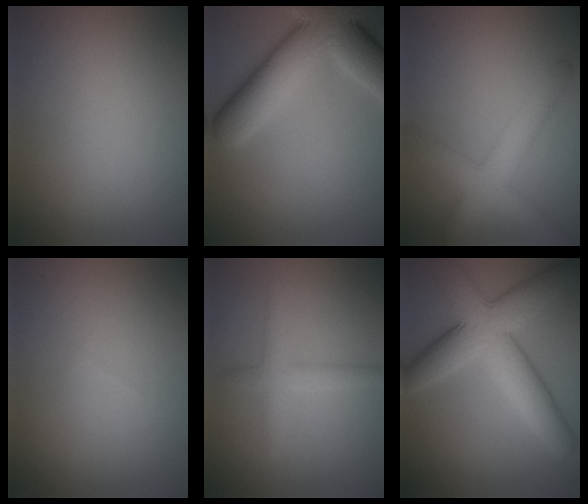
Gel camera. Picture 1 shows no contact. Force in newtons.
{"total": 10.3, "press": 10.3, "slide": 0.7}
{"total": 4.9, "press": 4.9, "slide": 0.2}
{"total": 0.0}
{"total": 2.3, "press": 2.3, "slide": 0.2}
{"total": 8.3, "press": 8.3, "slide": 0.2}